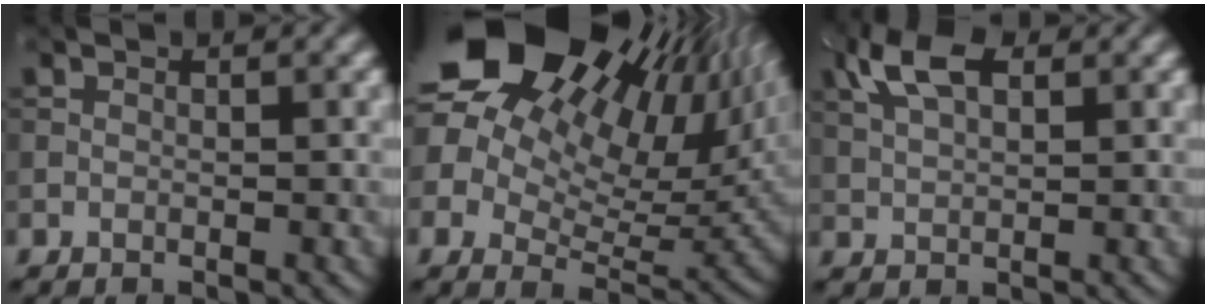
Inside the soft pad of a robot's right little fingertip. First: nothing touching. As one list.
[{"total": 20.4, "force": [10.5, 11.1, 13.5], "torque": [-0.230, 0.051, 0.161]}, {"total": 4.8, "force": [2.2, 2.4, 3.6], "torque": [-0.082, 0.012, 0.041]}]